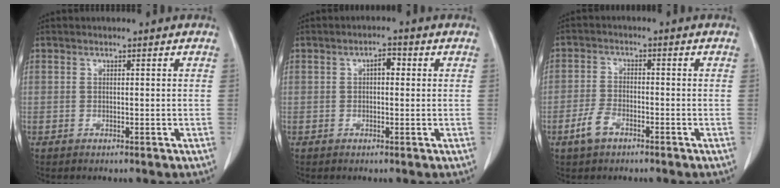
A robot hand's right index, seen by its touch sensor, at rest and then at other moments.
{"total": 2.2, "force": [0.4, 1.1, 1.9], "torque": [-0.027, 0.010, 0.004]}
{"total": 4.1, "force": [-2.5, 2.1, 2.4], "torque": [-0.055, 0.001, -0.046]}